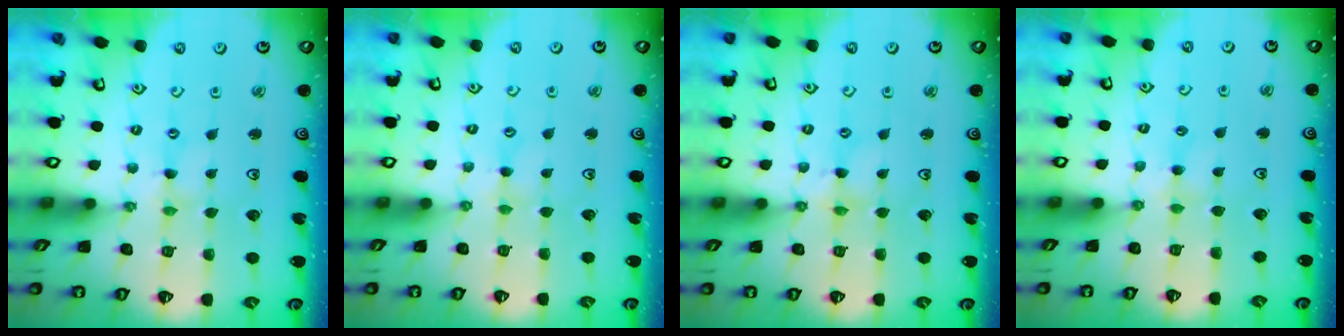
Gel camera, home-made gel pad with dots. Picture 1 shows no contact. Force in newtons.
{"total": 1.7, "press": 1.7, "slide": 0.2}
{"total": 2.9, "press": 2.9, "slide": 0.4}
{"total": 2.7, "press": 2.6, "slide": 0.5}